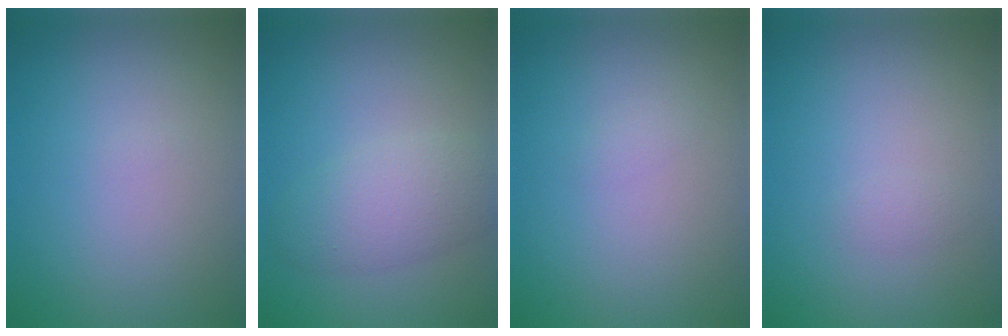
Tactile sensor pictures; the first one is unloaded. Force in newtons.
{"total": 3.7, "press": 3.7, "slide": 0.2}
{"total": 0.5, "press": 0.5, "slide": 0.0}
{"total": 0.7, "press": 0.7, "slide": 0.0}